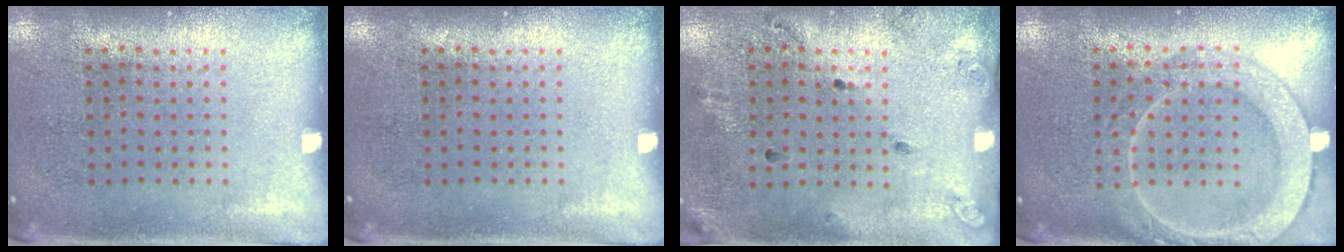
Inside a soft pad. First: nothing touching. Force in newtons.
{"total": 0.0}
{"total": 1.8, "press": 1.2, "slide": 1.3}
{"total": 3.6, "press": 3.5, "slide": 0.6}